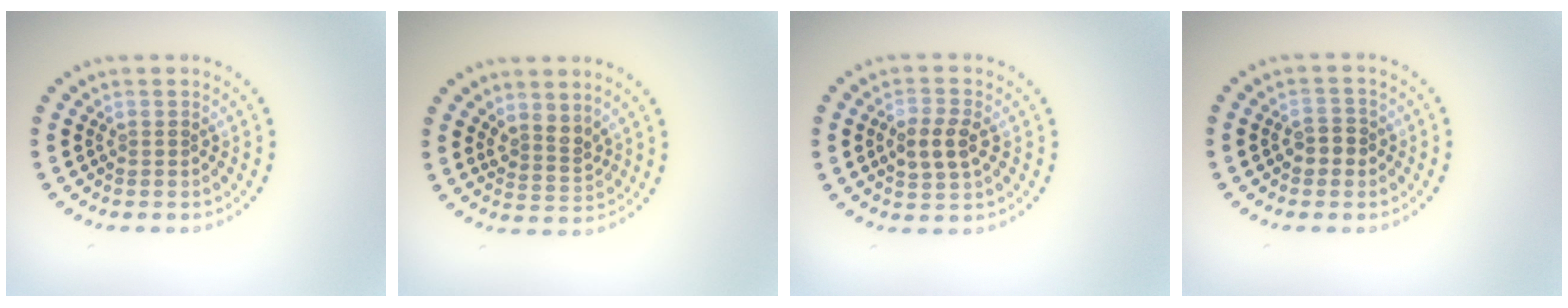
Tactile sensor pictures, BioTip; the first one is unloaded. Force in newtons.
{"total": 2.1, "press": 1.6, "slide": 1.2}
{"total": 3.0, "press": 3.0, "slide": 0.4}
{"total": 1.9, "press": 1.8, "slide": 0.4}